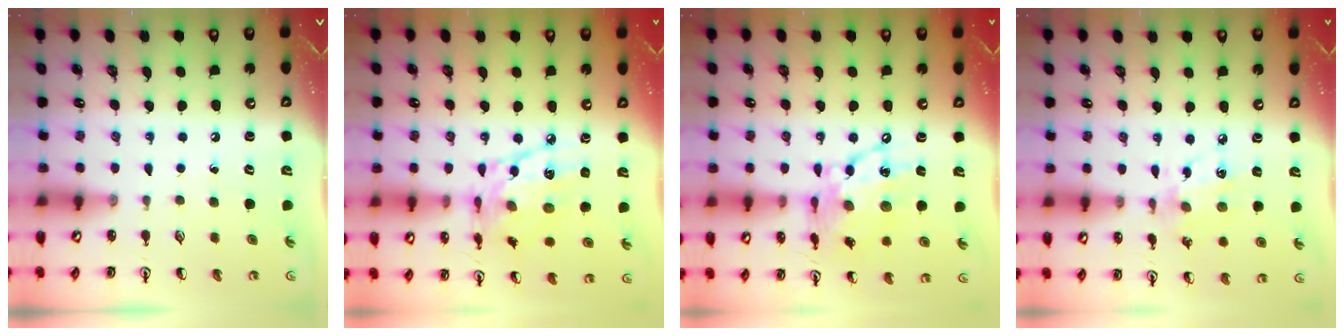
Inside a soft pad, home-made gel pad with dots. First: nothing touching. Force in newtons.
{"total": 14.4, "press": 14.3, "slide": 0.8}
{"total": 14.8, "press": 14.7, "slide": 1.4}
{"total": 7.0, "press": 6.9, "slide": 0.6}